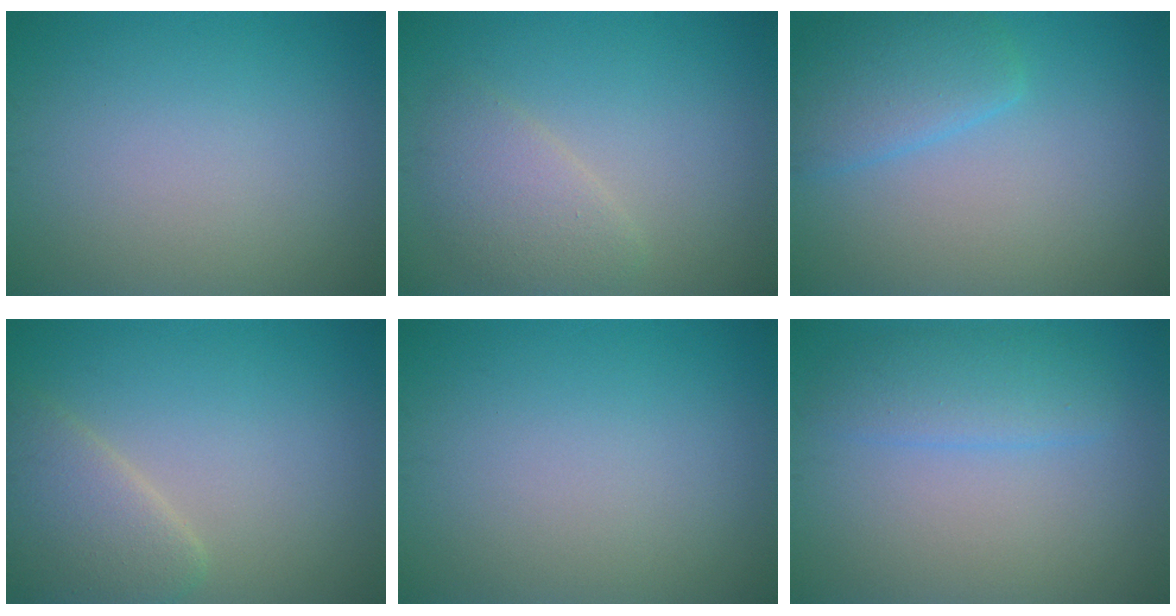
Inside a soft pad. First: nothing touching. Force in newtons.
{"total": 2.7, "press": 2.7, "slide": 0.2}
{"total": 3.6, "press": 3.5, "slide": 0.2}
{"total": 4.0, "press": 4.0, "slide": 0.2}
{"total": 0.0}
{"total": 2.9, "press": 2.9, "slide": 0.2}